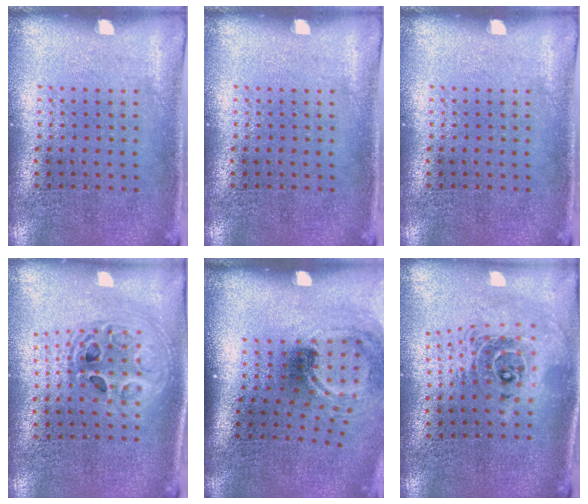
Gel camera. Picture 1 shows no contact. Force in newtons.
{"total": 0.0}
{"total": 0.0}
{"total": 1.9, "press": 1.6, "slide": 1.1}
{"total": 1.8, "press": 1.2, "slide": 1.4}
{"total": 2.1, "press": 1.6, "slide": 1.4}